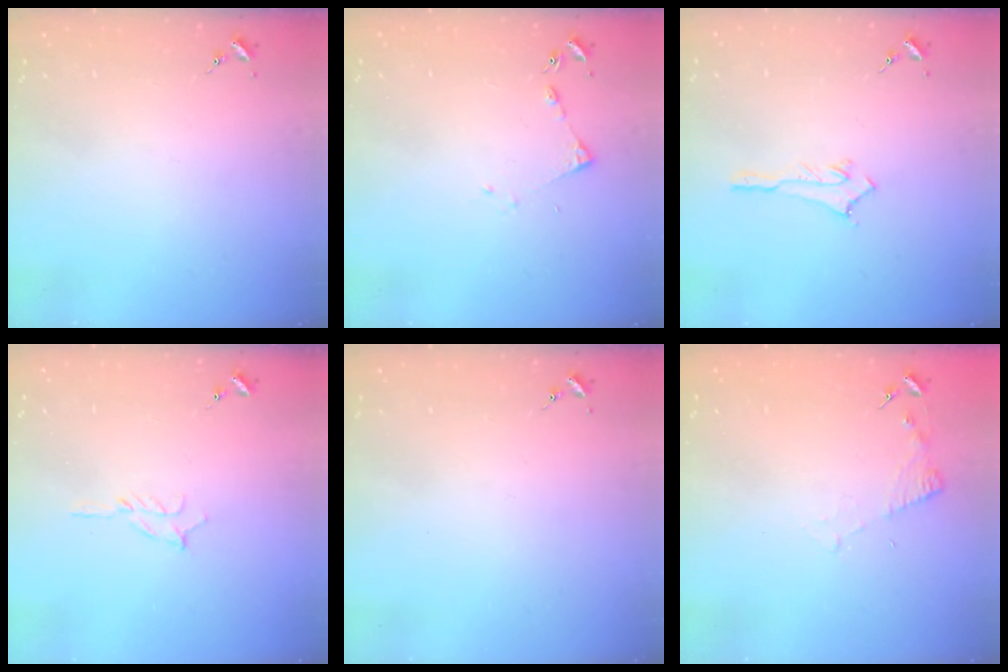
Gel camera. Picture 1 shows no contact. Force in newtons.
{"total": 4.1, "press": 4.1, "slide": 0.5}
{"total": 2.9, "press": 2.9, "slide": 0.3}
{"total": 5.0, "press": 5.0, "slide": 0.6}
{"total": 0.0}
{"total": 4.6, "press": 4.6, "slide": 0.5}